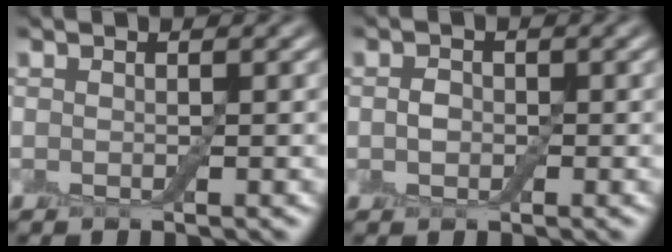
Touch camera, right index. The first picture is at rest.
{"total": 1.2, "force": [-0.1, 0.9, 0.6], "torque": [-0.014, 0.002, -0.008]}